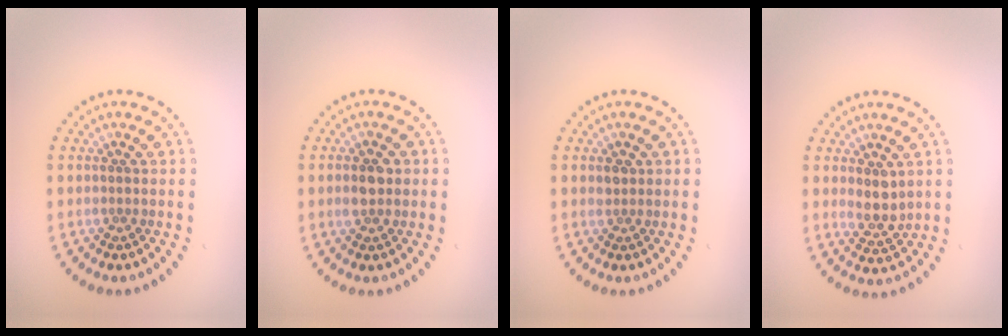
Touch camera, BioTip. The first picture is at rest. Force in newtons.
{"total": 2.0, "press": 1.9, "slide": 0.1}
{"total": 0.9, "press": 0.8, "slide": 0.4}
{"total": 2.4, "press": 2.1, "slide": 1.1}